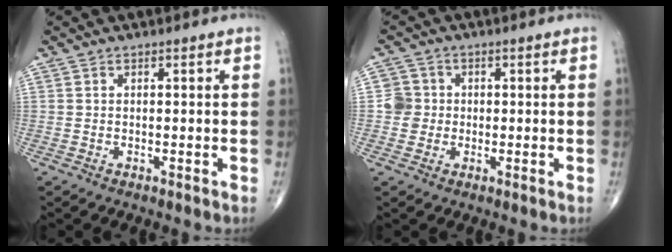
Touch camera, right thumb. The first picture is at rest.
{"total": 3.7, "force": [-0.1, 3.7, 0.5], "torque": [0.020, 0.008, -0.006]}